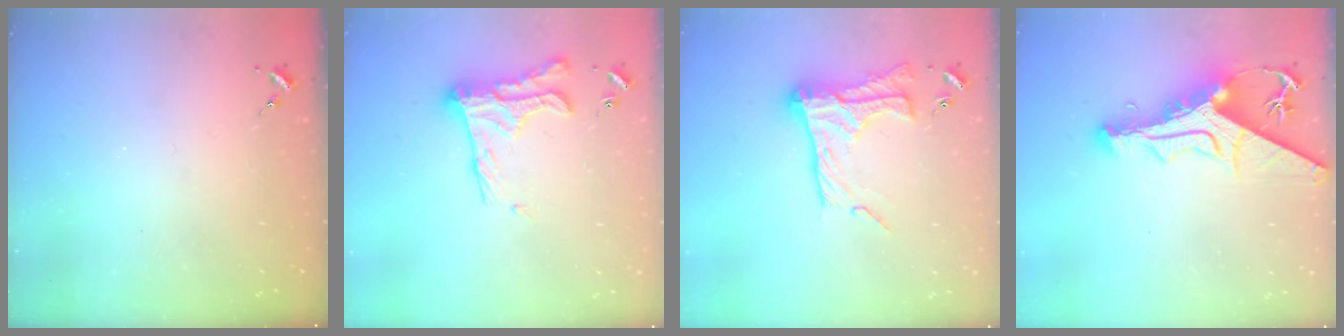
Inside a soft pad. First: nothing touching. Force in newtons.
{"total": 17.9, "press": 17.9, "slide": 0.9}
{"total": 18.9, "press": 18.9, "slide": 1.2}
{"total": 17.5, "press": 17.5, "slide": 1.6}